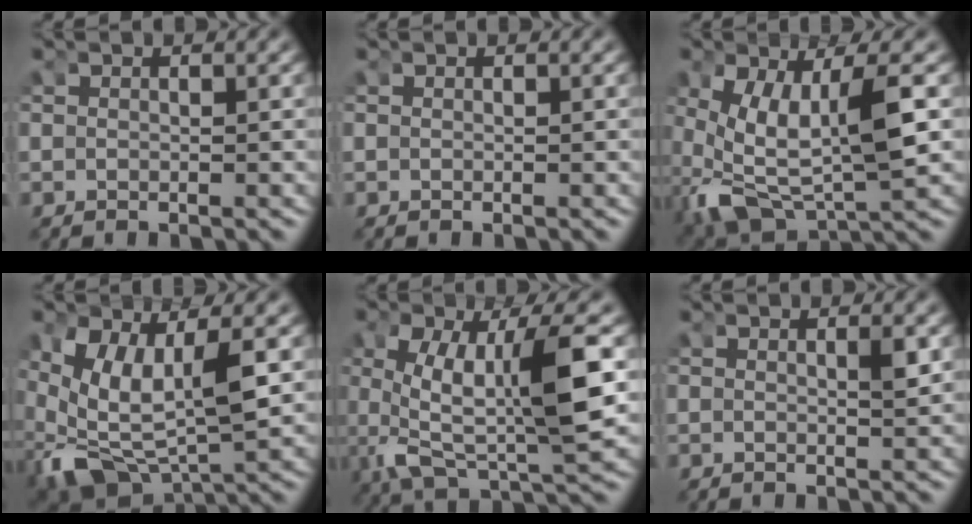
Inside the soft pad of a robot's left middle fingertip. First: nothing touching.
{"total": 0.0}
{"total": 8.6, "force": [-1.9, 4.7, 6.9], "torque": [-0.154, -0.054, 0.005]}
{"total": 9.1, "force": [-1.7, 5.7, 6.9], "torque": [-0.160, -0.057, 0.006]}
{"total": 8.9, "force": [0.0, 3.4, 8.2], "torque": [-0.147, -0.020, 0.017]}
{"total": 0.8, "force": [0.4, -0.4, 0.7], "torque": [-0.011, -0.007, 0.009]}